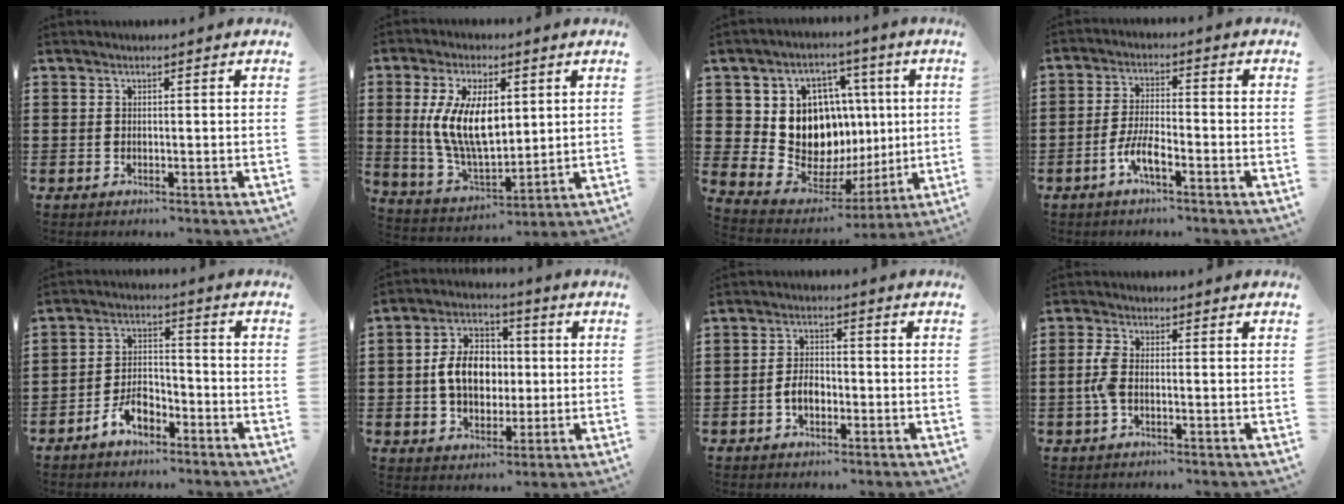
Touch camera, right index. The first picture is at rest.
{"total": 11.4, "force": [2.2, 5.7, 9.6], "torque": [-0.212, 0.005, 0.038]}
{"total": 13.1, "force": [2.6, 11.0, 6.7], "torque": [-0.155, -0.026, 0.059]}
{"total": 5.3, "force": [-3.2, 1.2, 4.0], "torque": [-0.100, -0.008, -0.069]}
{"total": 5.3, "force": [-3.7, 2.7, 2.6], "torque": [-0.055, 0.011, -0.073]}
{"total": 8.8, "force": [-0.2, 6.5, 6.0], "torque": [-0.121, 0.013, -0.009]}
{"total": 3.5, "force": [-1.2, 2.1, 2.5], "torque": [-0.054, 0.002, -0.025]}
{"total": 3.4, "force": [-0.7, 1.5, 3.0], "torque": [-0.083, -0.007, -0.021]}